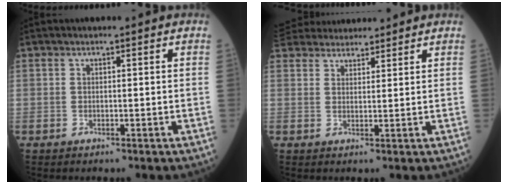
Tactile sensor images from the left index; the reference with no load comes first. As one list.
[{"total": 10.7, "force": [9.8, 3.2, 3.0], "torque": [-0.056, 0.038, 0.161]}]